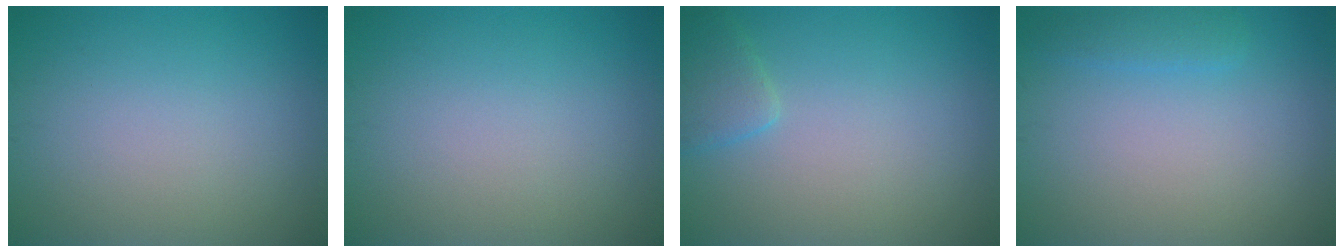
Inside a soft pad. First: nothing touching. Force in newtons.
{"total": 0.0}
{"total": 1.9, "press": 1.9, "slide": 0.1}
{"total": 1.4, "press": 1.4, "slide": 0.1}